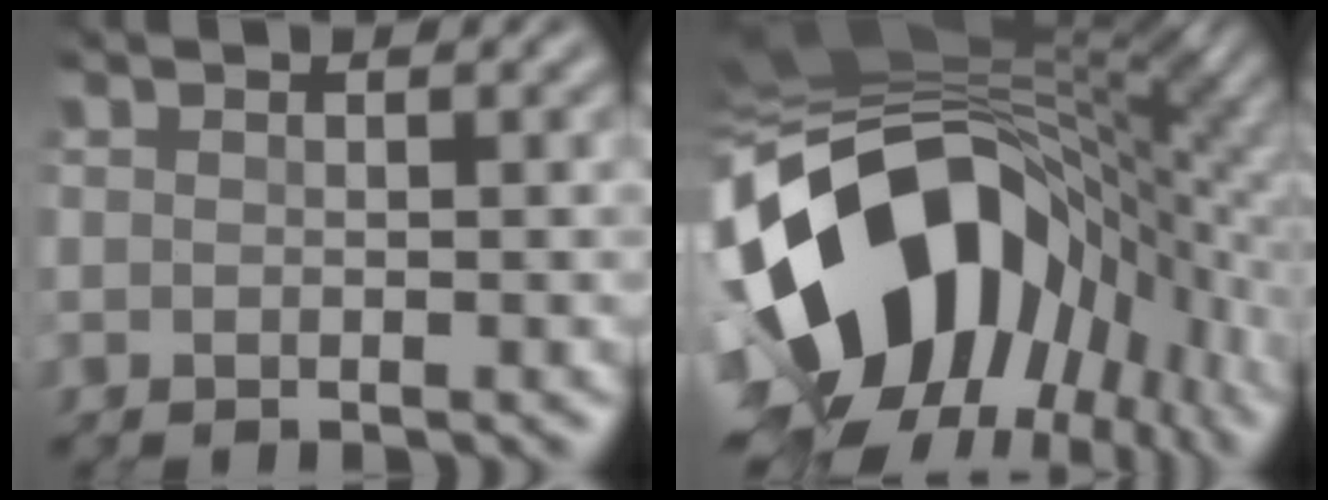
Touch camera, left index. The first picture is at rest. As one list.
[{"total": 18.5, "force": [-3.7, 12.3, 13.3], "torque": [-0.252, -0.014, -0.064]}]